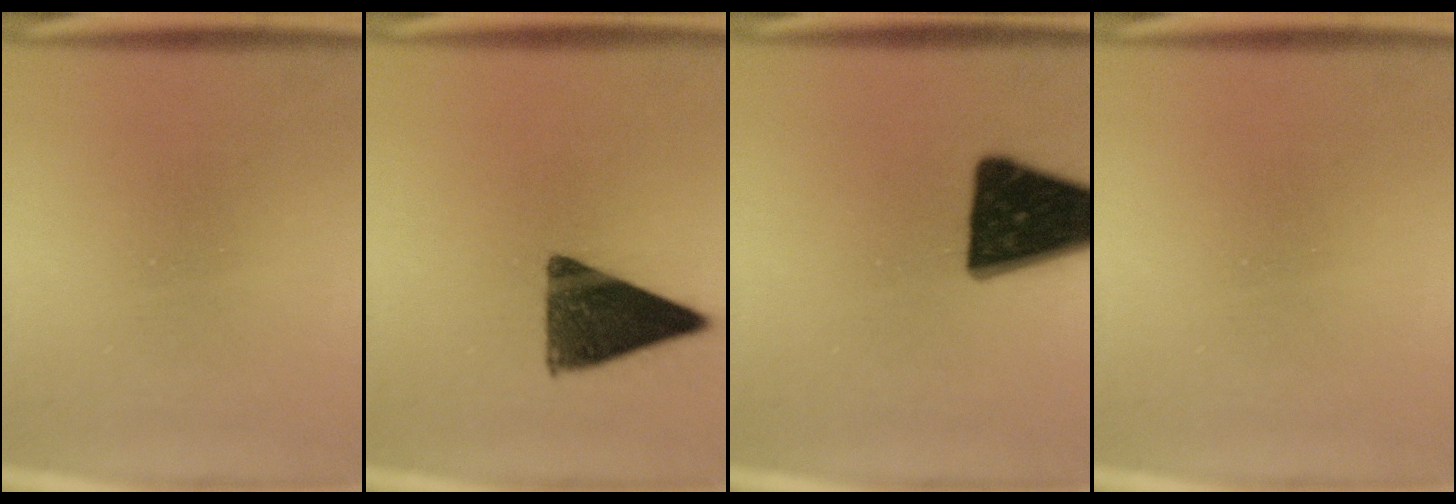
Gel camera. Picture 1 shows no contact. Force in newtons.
{"total": 12.7}
{"total": 18.5}
{"total": 0.0}